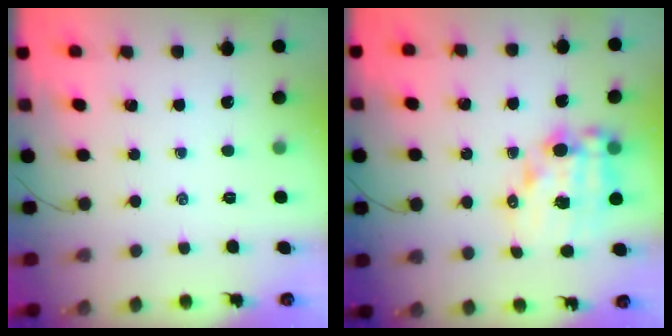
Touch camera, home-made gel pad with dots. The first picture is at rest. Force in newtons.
{"total": 13.9, "press": 13.5, "slide": 3.0}